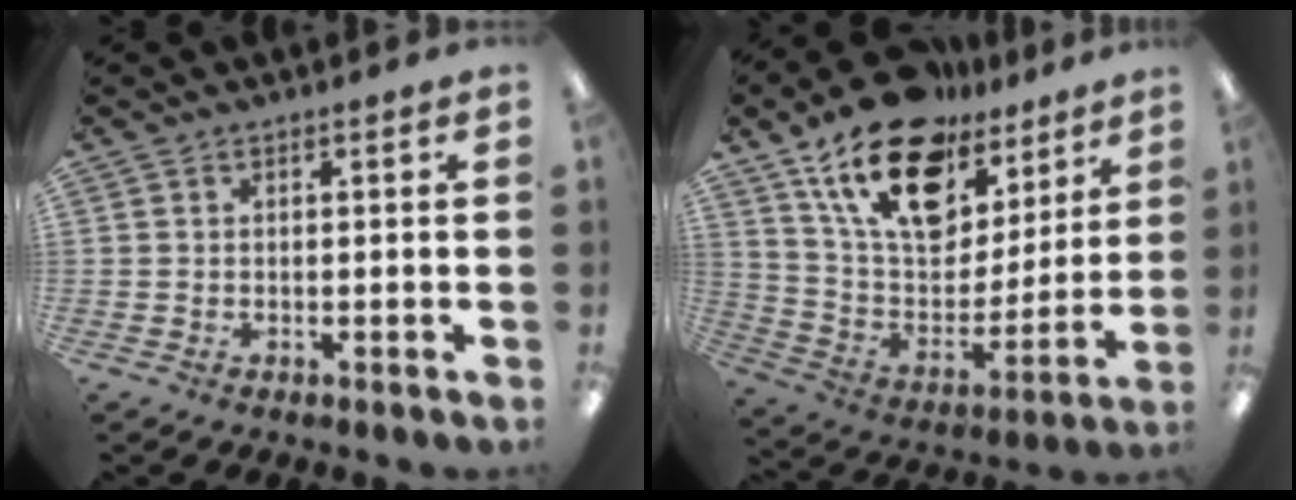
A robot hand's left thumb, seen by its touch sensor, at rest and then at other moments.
{"total": 21.6, "force": [13.9, 11.9, 11.5], "torque": [-0.198, -0.072, 0.250]}